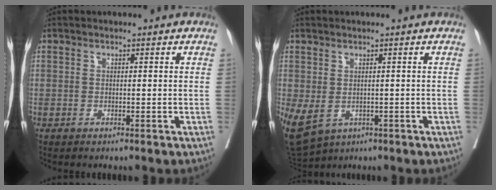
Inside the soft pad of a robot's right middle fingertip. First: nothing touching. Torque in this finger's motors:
{"motor_torque": [0.86, -0.19, 0.76, 0.20]}